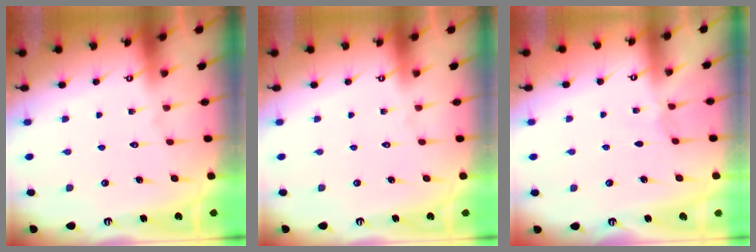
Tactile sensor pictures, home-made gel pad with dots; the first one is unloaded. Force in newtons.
{"total": 0.0}
{"total": 2.3, "press": 2.3, "slide": 0.4}